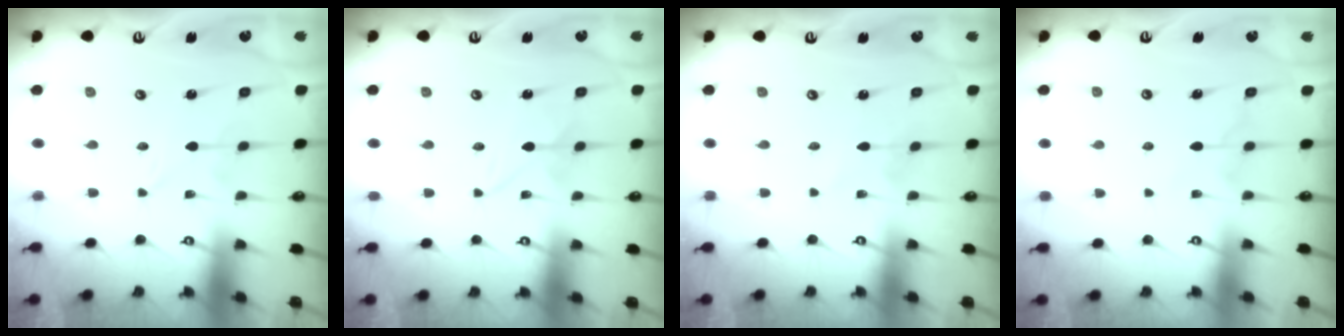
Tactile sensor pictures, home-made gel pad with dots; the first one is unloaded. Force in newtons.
{"total": 1.7, "press": 1.7, "slide": 0.0}
{"total": 1.2, "press": 1.2, "slide": 0.2}
{"total": 7.0, "press": 7.0, "slide": 0.5}